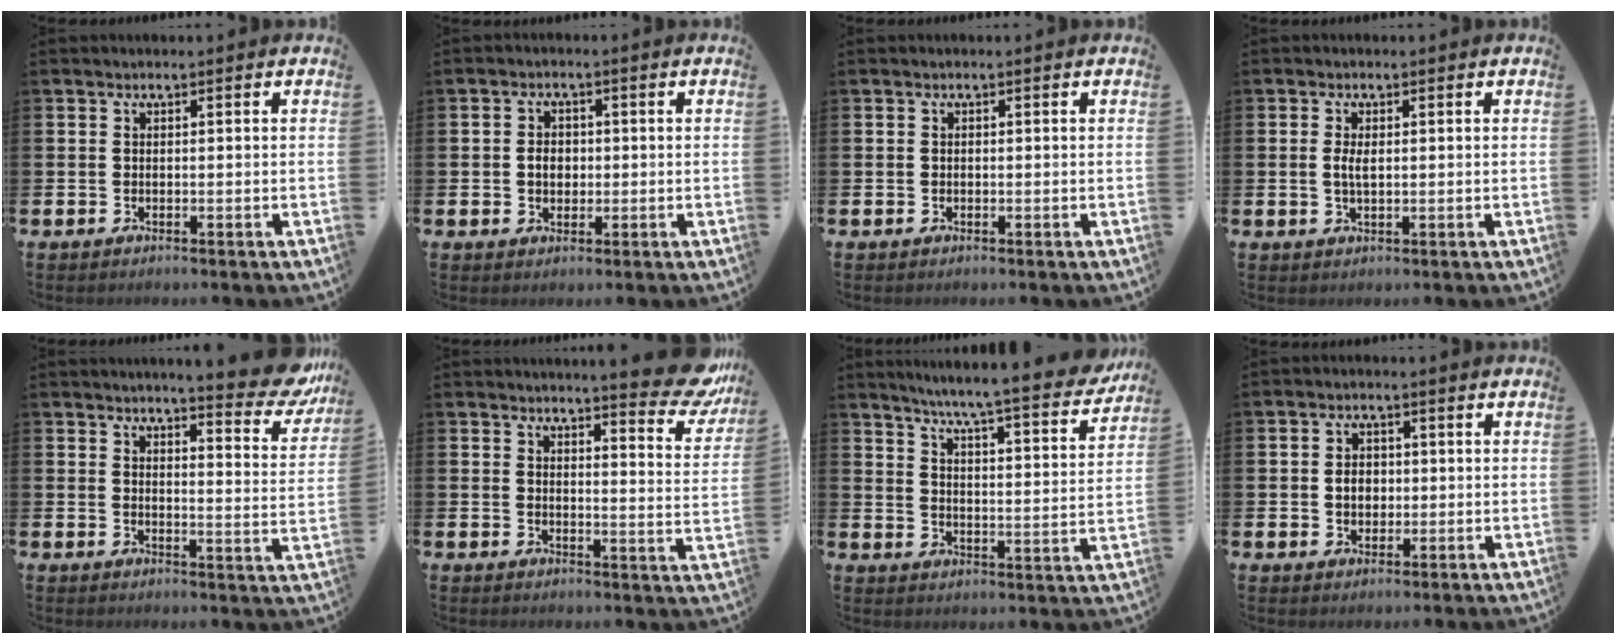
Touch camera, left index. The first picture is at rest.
{"total": 2.6, "force": [0.0, 2.1, 1.5], "torque": [-0.014, 0.003, -0.007]}
{"total": 0.0}
{"total": 2.3, "force": [0.2, 1.0, 2.1], "torque": [-0.039, 0.004, 0.001]}
{"total": 6.2, "force": [5.8, 0.0, 2.2], "torque": [-0.040, -0.045, 0.093]}
{"total": 7.1, "force": [6.5, 0.9, 2.8], "torque": [-0.029, -0.052, 0.108]}
{"total": 7.4, "force": [6.7, -0.1, 3.1], "torque": [-0.068, -0.056, 0.108]}
{"total": 2.7, "force": [0.0, 2.3, 1.5], "torque": [-0.015, 0.002, -0.007]}